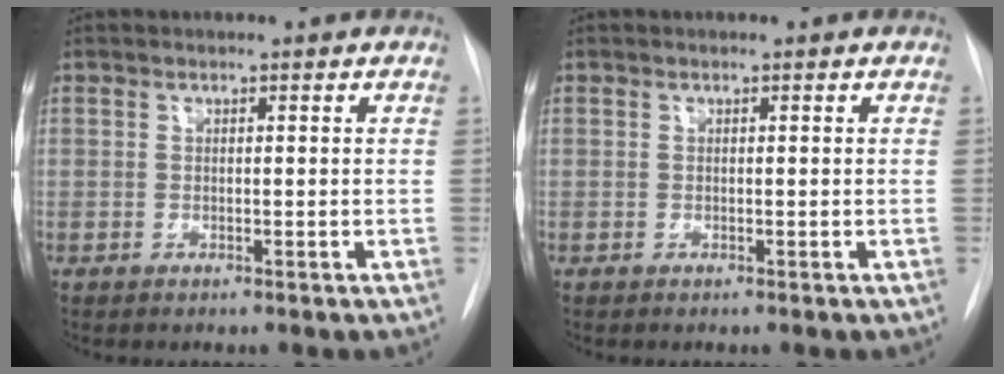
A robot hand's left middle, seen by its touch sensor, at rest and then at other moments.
{"total": 0.0}